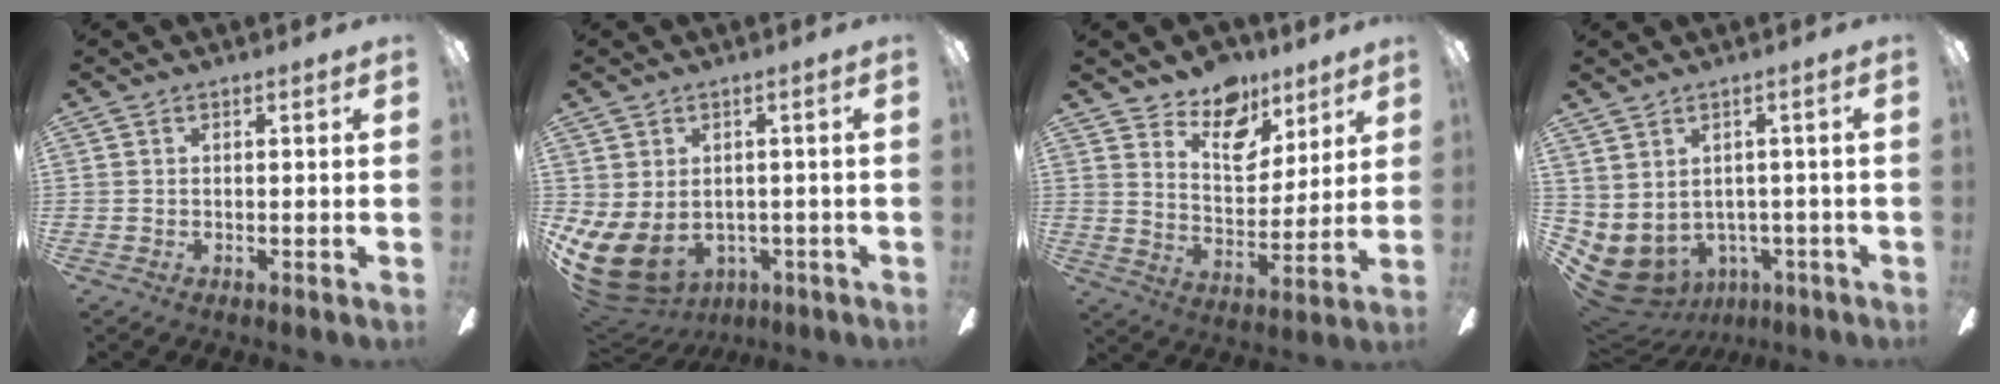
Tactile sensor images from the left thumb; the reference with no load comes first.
{"total": 8.8, "force": [-1.9, 6.5, 5.6], "torque": [-0.146, -0.005, -0.030]}
{"total": 12.7, "force": [9.6, 6.9, 4.8], "torque": [-0.074, -0.066, 0.178]}
{"total": 4.3, "force": [-0.8, 3.7, 2.1], "torque": [-0.072, -0.016, -0.008]}